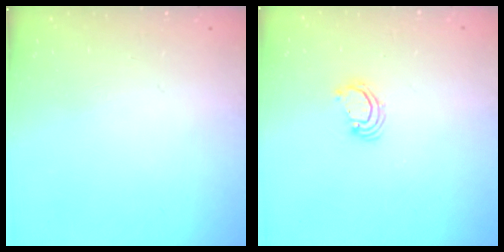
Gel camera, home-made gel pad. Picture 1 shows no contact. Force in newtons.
{"total": 2.4, "press": 2.4, "slide": 0.1}